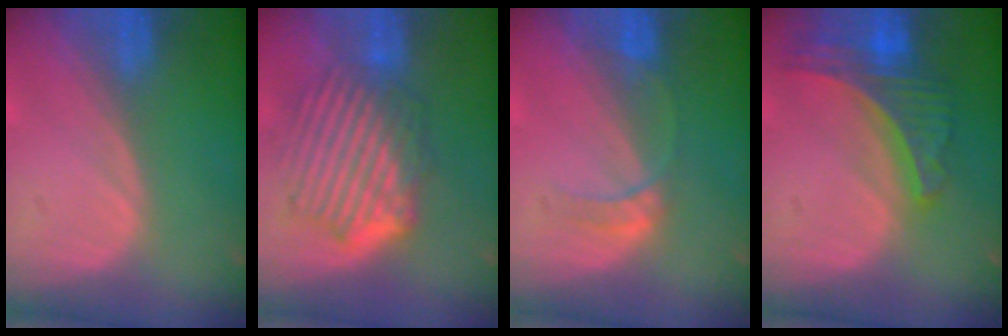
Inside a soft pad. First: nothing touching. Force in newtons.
{"total": 9.4, "press": 8.3, "slide": 4.6}
{"total": 3.0, "press": 3.0, "slide": 0.3}
{"total": 7.9, "press": 7.0, "slide": 3.7}